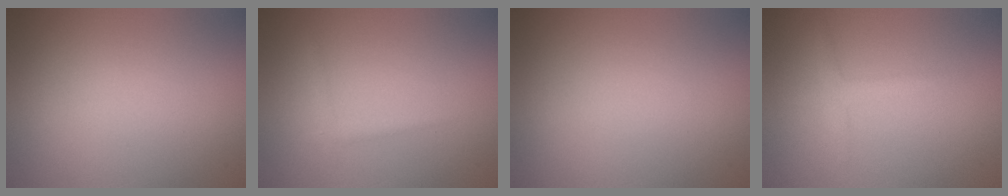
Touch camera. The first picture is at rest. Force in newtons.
{"total": 0.8, "press": 0.8, "slide": 0.0}
{"total": 0.0}
{"total": 1.7, "press": 1.7, "slide": 0.0}